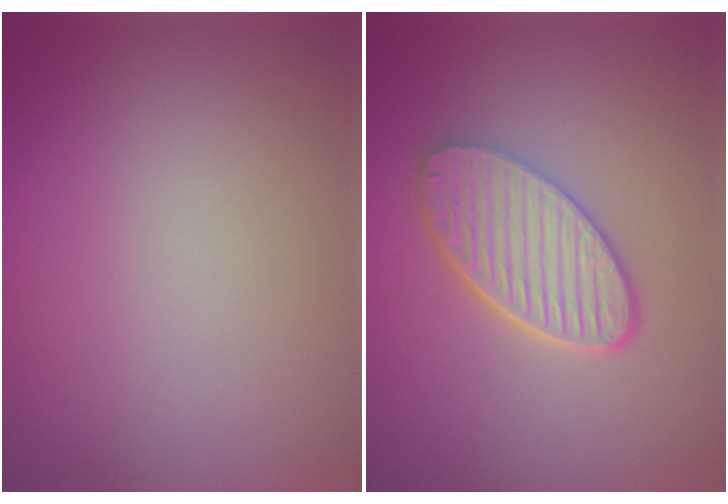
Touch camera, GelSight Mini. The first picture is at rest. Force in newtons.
{"total": 5.6, "press": 4.5, "slide": 3.3}